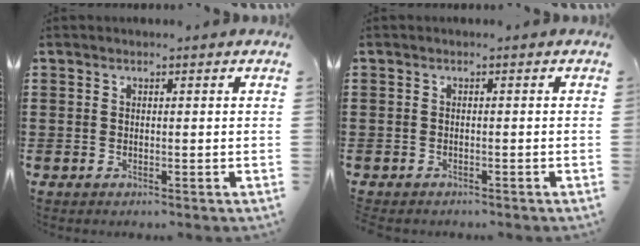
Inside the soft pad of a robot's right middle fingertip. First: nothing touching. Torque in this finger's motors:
{"motor_torque": [1.08, 0.25, 0.09, 0.01]}